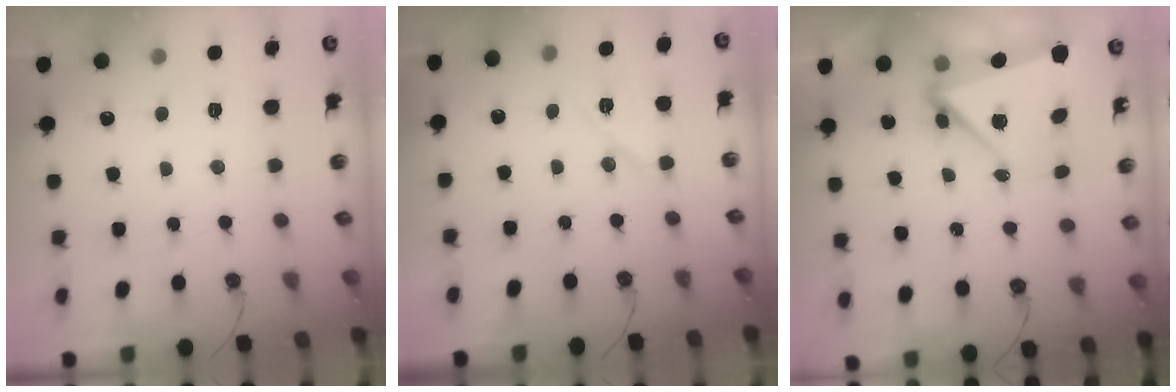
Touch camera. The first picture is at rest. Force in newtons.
{"total": 11.7, "press": 4.9, "slide": 10.7}
{"total": 5.5, "press": 5.3, "slide": 1.4}